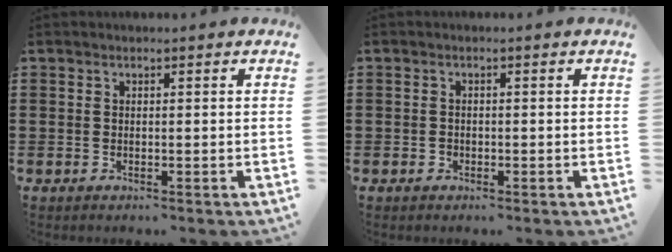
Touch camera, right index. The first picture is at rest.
{"total": 0.9, "force": [-0.5, 0.7, 0.2], "torque": [-0.005, 0.002, -0.012]}